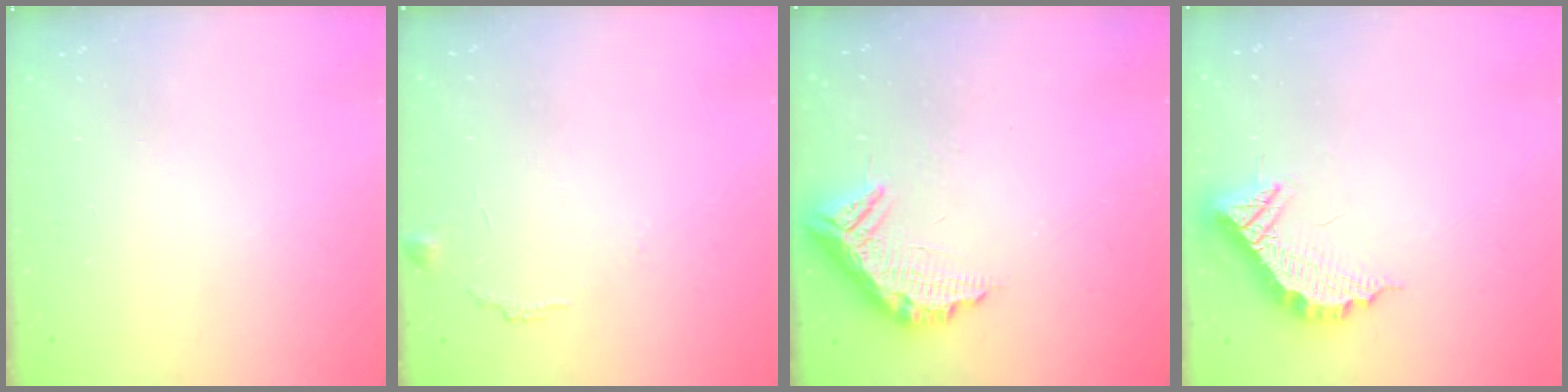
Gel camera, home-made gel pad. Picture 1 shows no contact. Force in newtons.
{"total": 7.0, "press": 7.0, "slide": 0.6}
{"total": 11.3, "press": 11.3, "slide": 1.0}
{"total": 14.3, "press": 14.2, "slide": 1.0}